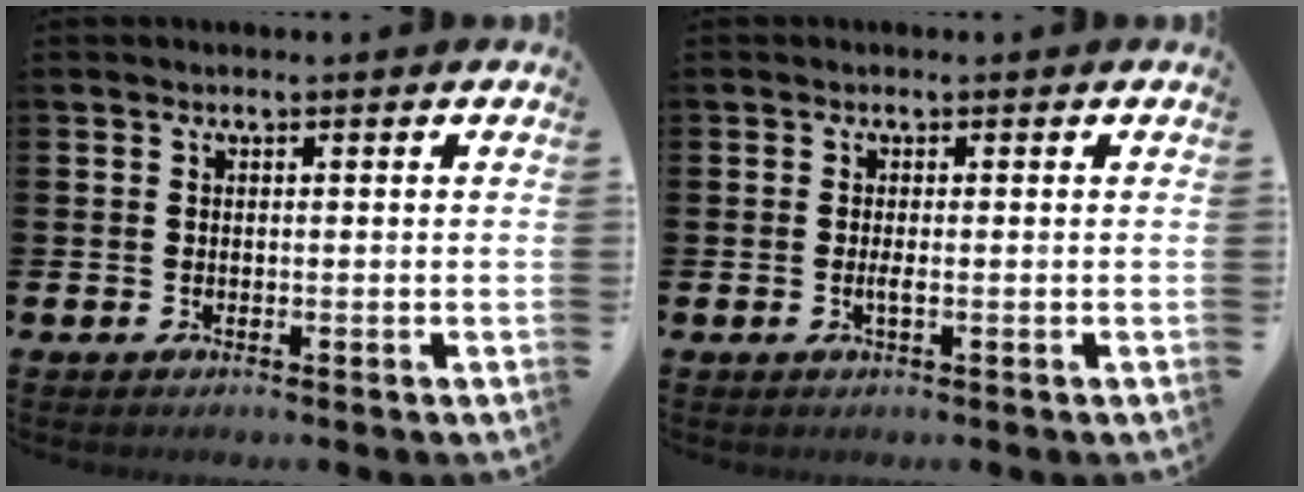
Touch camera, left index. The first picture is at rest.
{"total": 0.9, "force": [-0.1, 0.1, 0.9], "torque": [-0.019, -0.002, -0.001]}